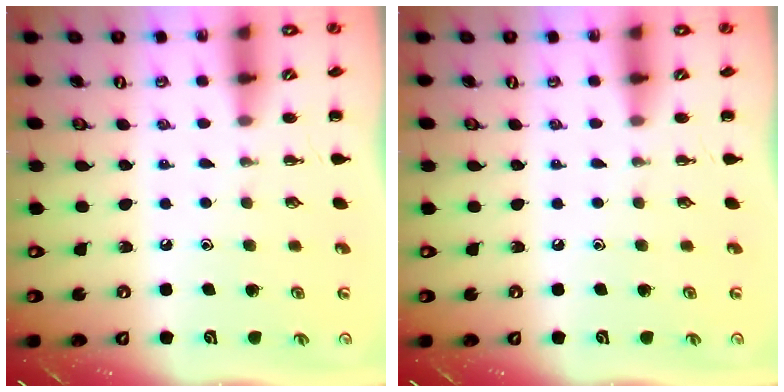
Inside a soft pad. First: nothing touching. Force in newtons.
{"total": 0.0}